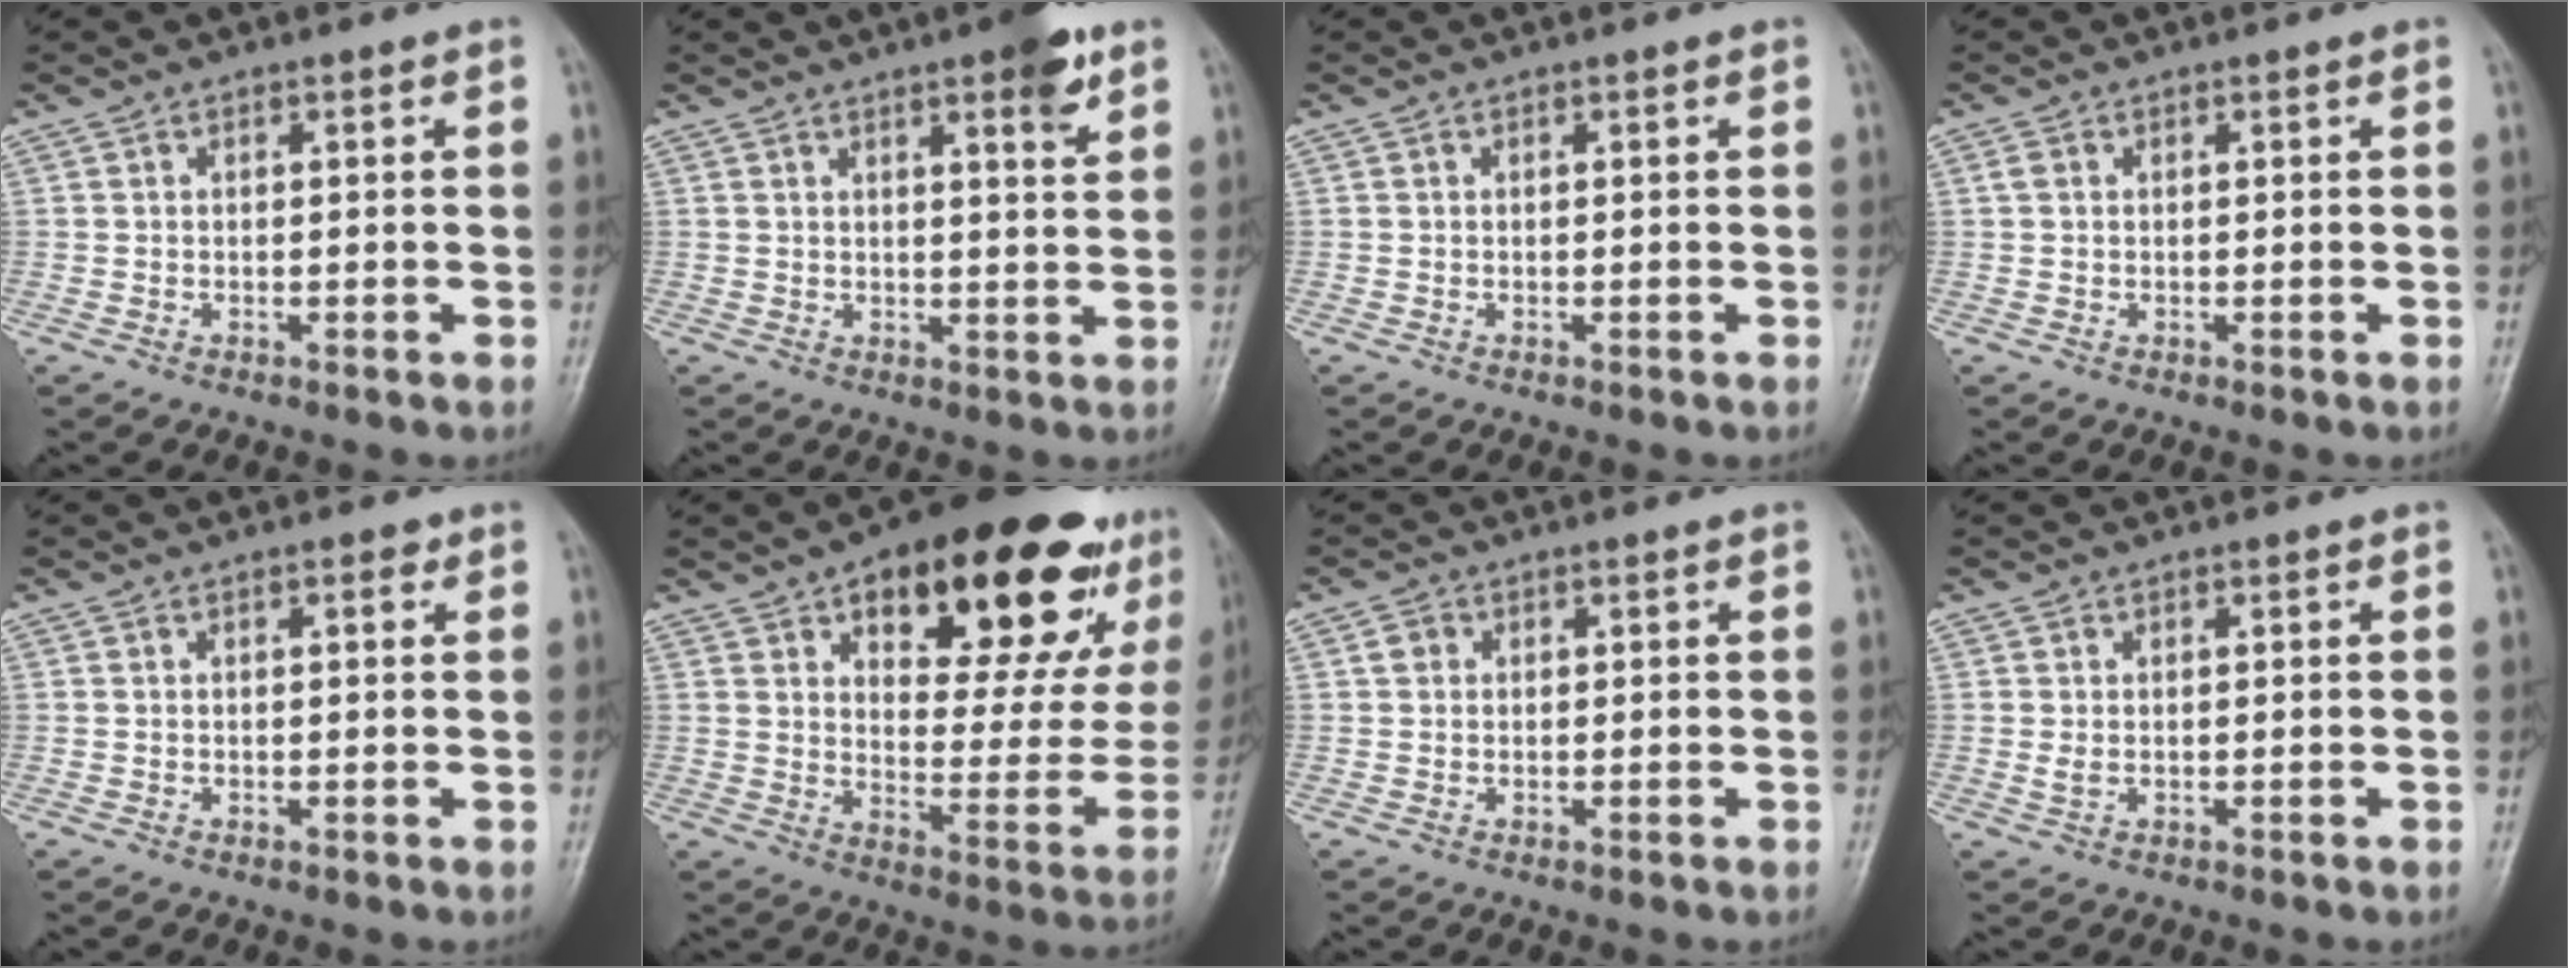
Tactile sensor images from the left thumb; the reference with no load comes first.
{"total": 6.1, "force": [3.6, 1.3, 4.8], "torque": [-0.057, -0.017, 0.045]}
{"total": 0.0}
{"total": 1.1, "force": [0.2, 0.8, 0.7], "torque": [-0.014, 0.004, 0.005]}
{"total": 1.4, "force": [0.7, 0.6, 1.0], "torque": [-0.009, 0.000, 0.006]}
{"total": 28.0, "force": [15.9, 11.9, 19.7], "torque": [-0.222, -0.033, 0.225]}
{"total": 1.7, "force": [0.4, 1.5, 0.7], "torque": [-0.006, 0.003, 0.005]}
{"total": 1.5, "force": [0.3, 0.8, 1.2], "torque": [-0.018, 0.002, 0.009]}